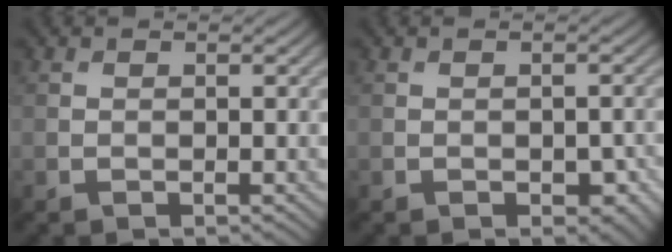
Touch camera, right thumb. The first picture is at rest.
{"total": 2.5, "force": [-0.8, 1.5, 1.9], "torque": [-0.024, -0.011, -0.005]}